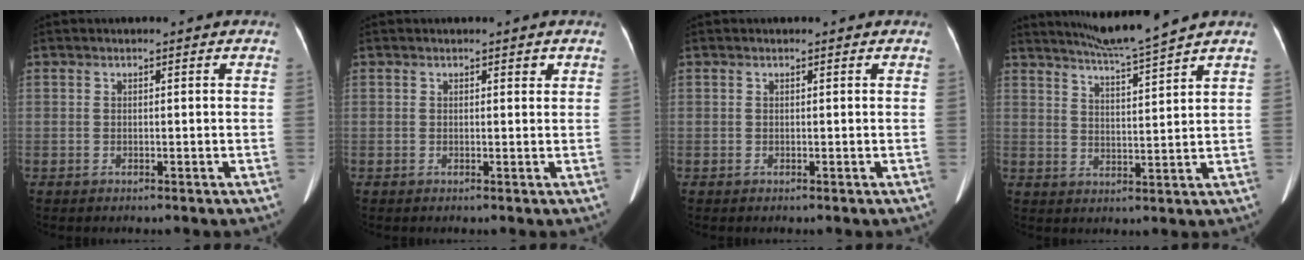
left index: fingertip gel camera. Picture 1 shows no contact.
{"total": 0.8, "force": [0.6, 0.4, 0.5], "torque": [-0.004, -0.002, 0.005]}
{"total": 0.0}
{"total": 7.8, "force": [7.0, -1.9, 2.8], "torque": [-0.056, -0.010, 0.122]}